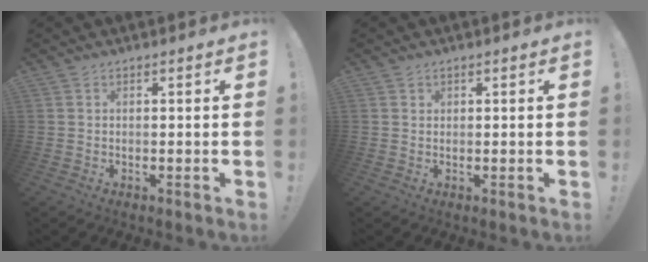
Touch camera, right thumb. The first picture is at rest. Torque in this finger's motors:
{"motor_torque": [-0.05, -0.12, 0.10, -0.02, -0.03]}